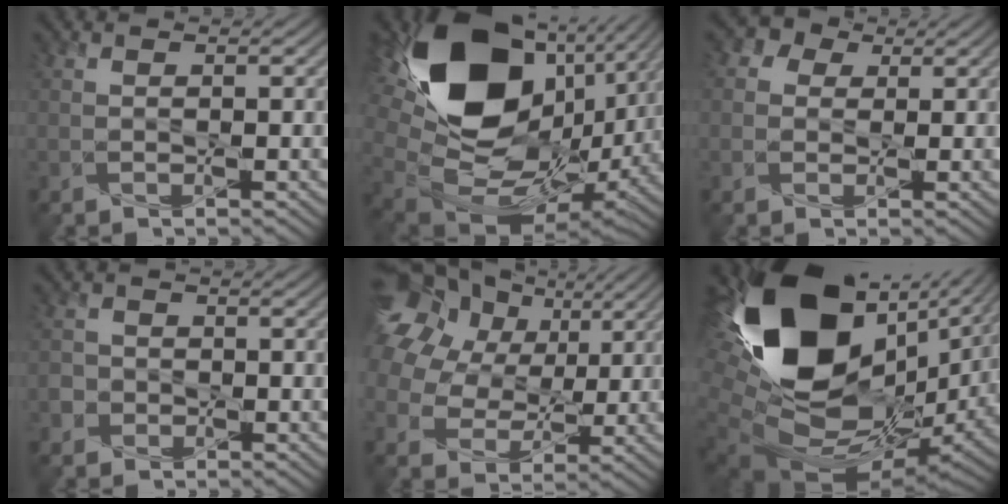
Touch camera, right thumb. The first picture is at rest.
{"total": 20.9, "force": [5.3, 14.1, 14.4], "torque": [-0.322, -0.037, 0.130]}
{"total": 4.1, "force": [1.3, 3.8, 1.1], "torque": [-0.036, 0.011, 0.001]}
{"total": 2.4, "force": [-1.4, 1.9, -0.4], "torque": [0.011, 0.005, -0.035]}
{"total": 15.5, "force": [7.2, 11.1, 8.2], "torque": [-0.225, 0.055, 0.129]}
{"total": 21.0, "force": [4.0, 13.3, 15.8], "torque": [-0.341, -0.062, 0.111]}